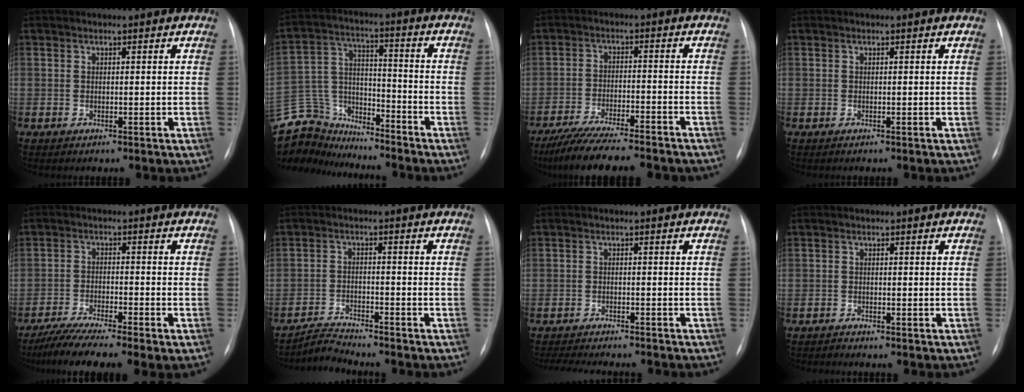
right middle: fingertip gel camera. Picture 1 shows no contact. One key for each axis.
{"total": 13.2, "fx": -12.4, "fy": 4.4, "fz": 1.0, "tx": -0.027, "ty": 0.044, "tz": -0.228}
{"total": 15.5, "fx": -13.3, "fy": 2.1, "fz": 7.7, "tx": -0.130, "ty": -0.017, "tz": -0.202}
{"total": 0.0}
{"total": 9.0, "fx": -6.9, "fy": 0.2, "fz": 5.8, "tx": -0.103, "ty": -0.021, "tz": -0.118}
{"total": 3.7, "fx": -3.6, "fy": -0.7, "fz": -0.6, "tx": 0.008, "ty": -0.018, "tz": -0.066}
{"total": 10.1, "fx": -9.1, "fy": 1.9, "fz": 3.9, "tx": -0.054, "ty": -0.008, "tz": -0.124}
{"total": 0.7, "fx": -0.7, "fy": -0.1, "fz": -0.2, "tx": 0.001, "ty": -0.004, "tz": -0.014}